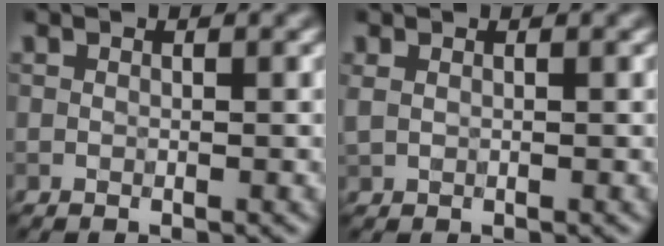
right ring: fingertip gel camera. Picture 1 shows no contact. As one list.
[{"total": 0.8, "force": [0.4, 0.5, 0.5], "torque": [-0.015, 0.001, 0.010]}]